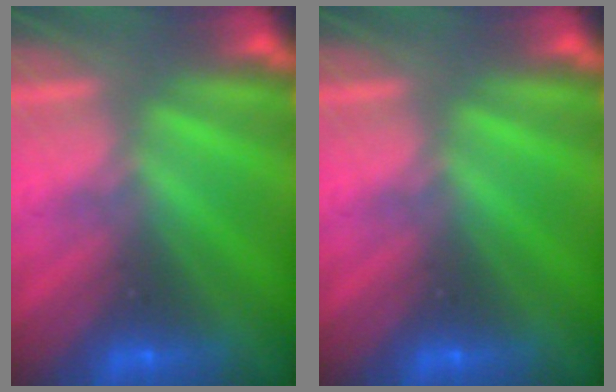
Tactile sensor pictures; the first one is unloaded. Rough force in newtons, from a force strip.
{"total": 0.0}